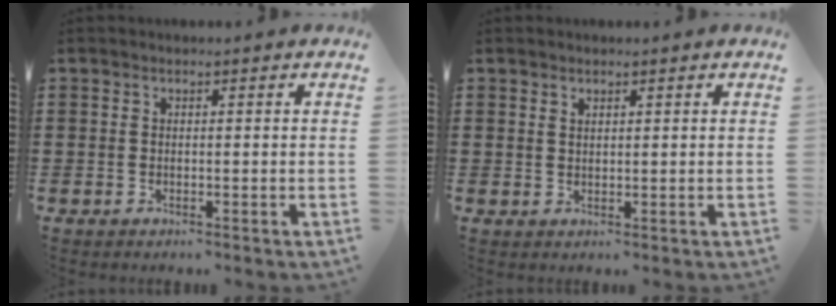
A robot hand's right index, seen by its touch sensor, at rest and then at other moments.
{"total": 1.1, "force": [0.9, 0.5, 0.3], "torque": [-0.007, 0.002, 0.017]}